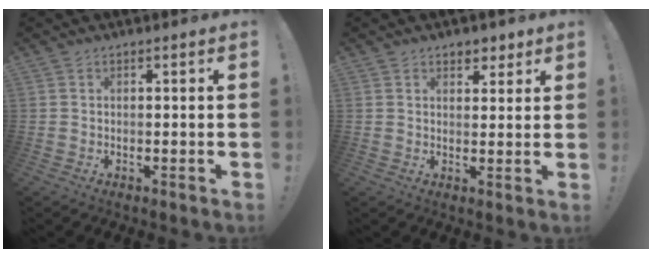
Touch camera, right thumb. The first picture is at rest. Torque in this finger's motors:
{"motor_torque": [-0.22, 0.28, 0.27, 0.06, -0.03]}